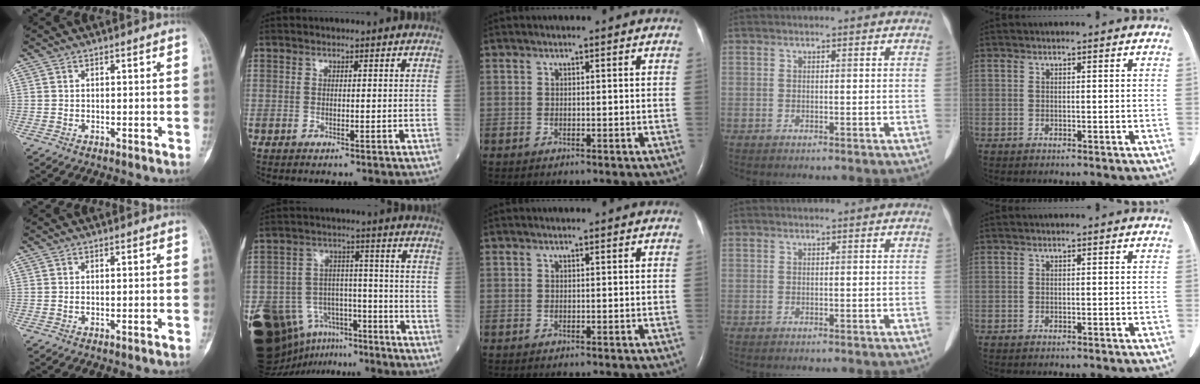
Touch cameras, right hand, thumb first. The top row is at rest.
{"thumb": {"total": 0.8, "force": [-0.5, -0.1, 0.5], "torque": [-0.018, 0.005, -0.004]}, "index": {"total": 21.1, "force": [-13.9, 12.8, 9.4], "torque": [-0.232, 0.023, -0.216]}}